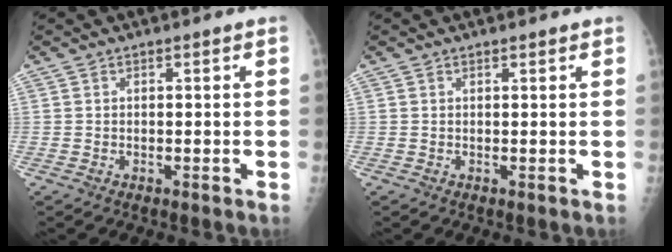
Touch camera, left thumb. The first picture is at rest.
{"total": 0.9, "force": [0.8, 0.1, 0.4], "torque": [-0.005, 0.001, 0.011]}